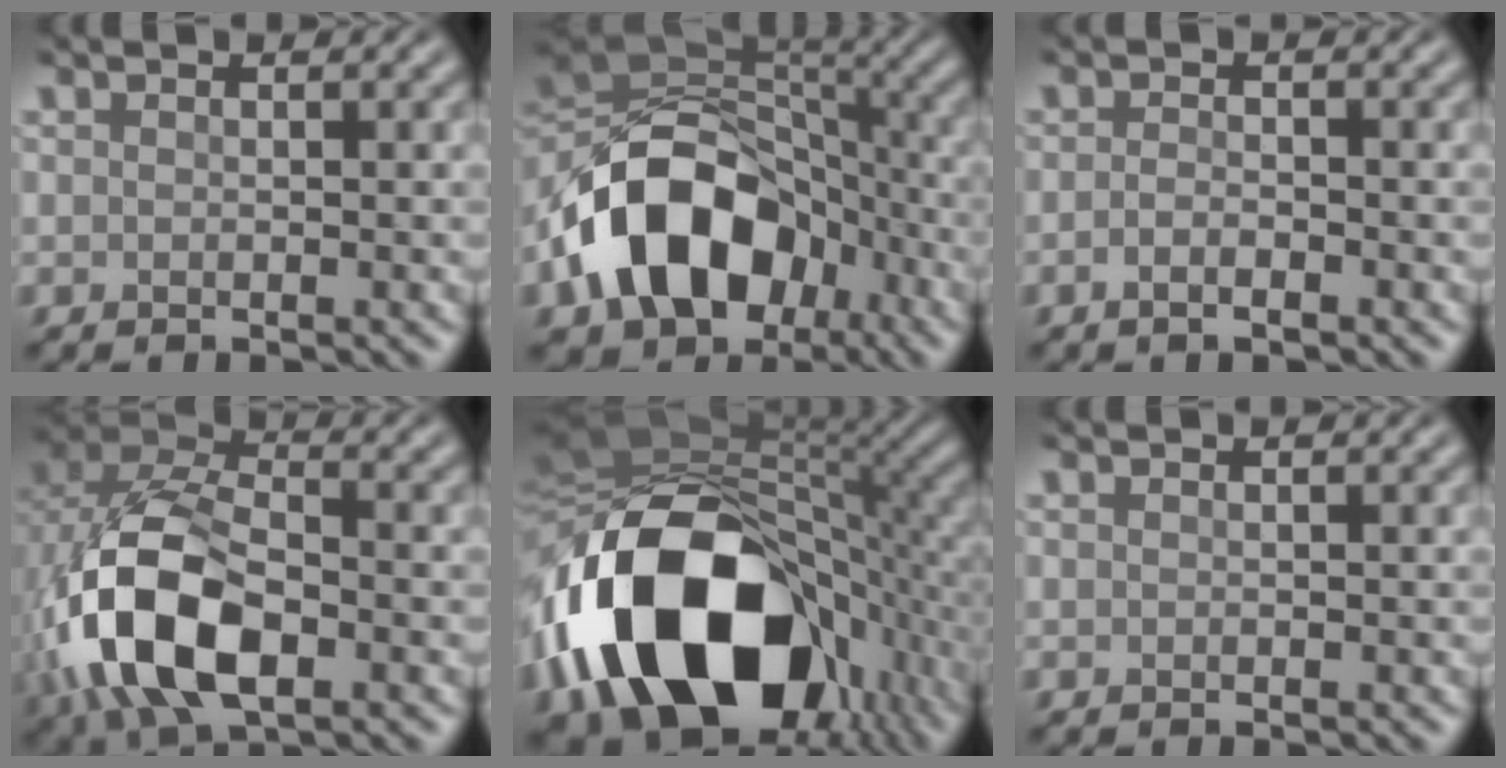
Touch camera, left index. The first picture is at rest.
{"total": 13.1, "force": [-5.4, 8.9, 7.9], "torque": [-0.140, 0.004, -0.105]}
{"total": 1.4, "force": [-0.8, 0.4, 1.1], "torque": [-0.023, -0.001, -0.017]}
{"total": 12.9, "force": [-3.7, 7.4, 9.9], "torque": [-0.217, -0.009, -0.077]}
{"total": 19.7, "force": [-5.9, 12.9, 13.7], "torque": [-0.286, -0.036, -0.078]}
{"total": 0.0}